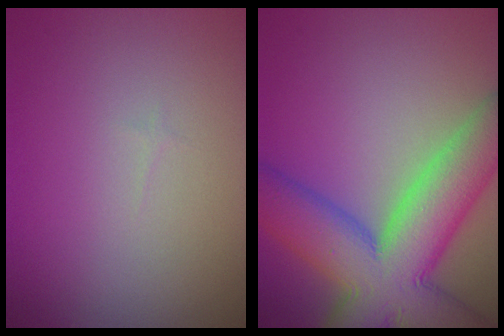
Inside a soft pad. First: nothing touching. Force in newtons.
{"total": 11.7, "press": 11.7, "slide": 0.6}